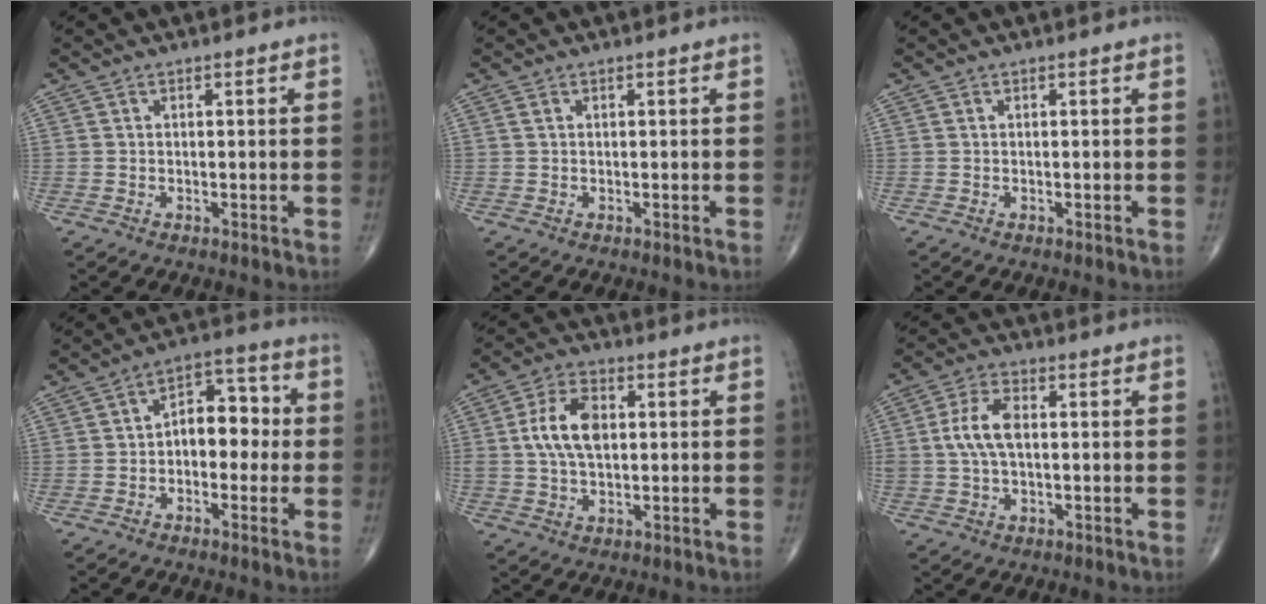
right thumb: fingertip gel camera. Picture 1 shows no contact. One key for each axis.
{"total": 0.5, "fx": 0.2, "fy": 0.3, "fz": 0.3, "tx": -0.009, "ty": 0.006, "tz": 0.005}
{"total": 0.0}
{"total": 8.8, "fx": -0.6, "fy": 5.8, "fz": 6.7, "tx": -0.058, "ty": 0.036, "tz": -0.022}
{"total": 9.5, "fx": 1.3, "fy": 5.6, "fz": 7.6, "tx": -0.139, "ty": 0.007, "tz": 0.024}
{"total": 7.2, "fx": 0.6, "fy": 3.9, "fz": 6.1, "tx": -0.128, "ty": 0.012, "tz": 0.008}